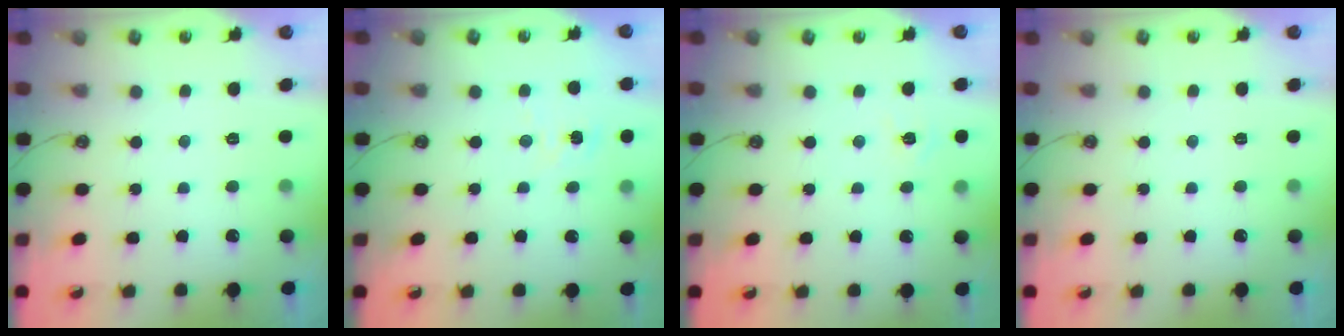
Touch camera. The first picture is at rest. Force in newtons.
{"total": 3.6, "press": 3.6, "slide": 0.4}
{"total": 4.3, "press": 4.2, "slide": 0.4}
{"total": 0.0}